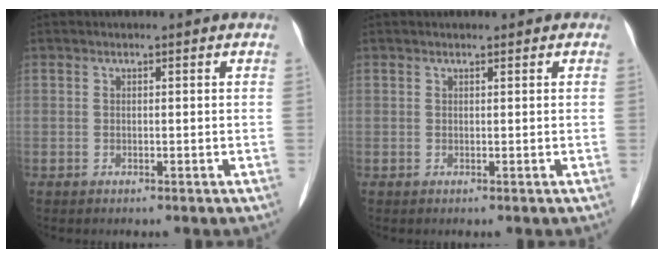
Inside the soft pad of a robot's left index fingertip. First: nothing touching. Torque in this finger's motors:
{"motor_torque": [0.37, -0.31, 0.00, 0.00]}